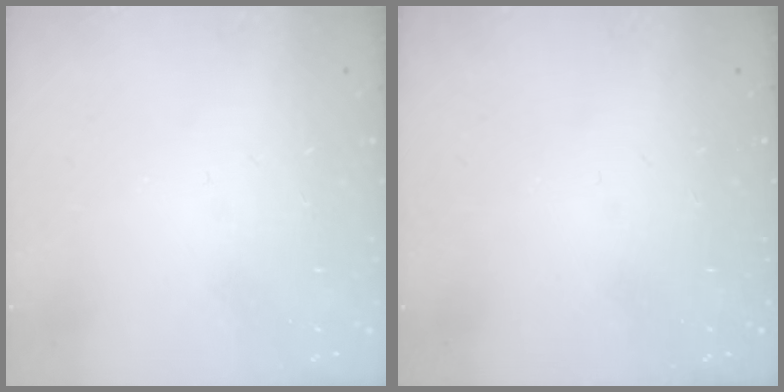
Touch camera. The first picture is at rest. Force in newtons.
{"total": 0.0}